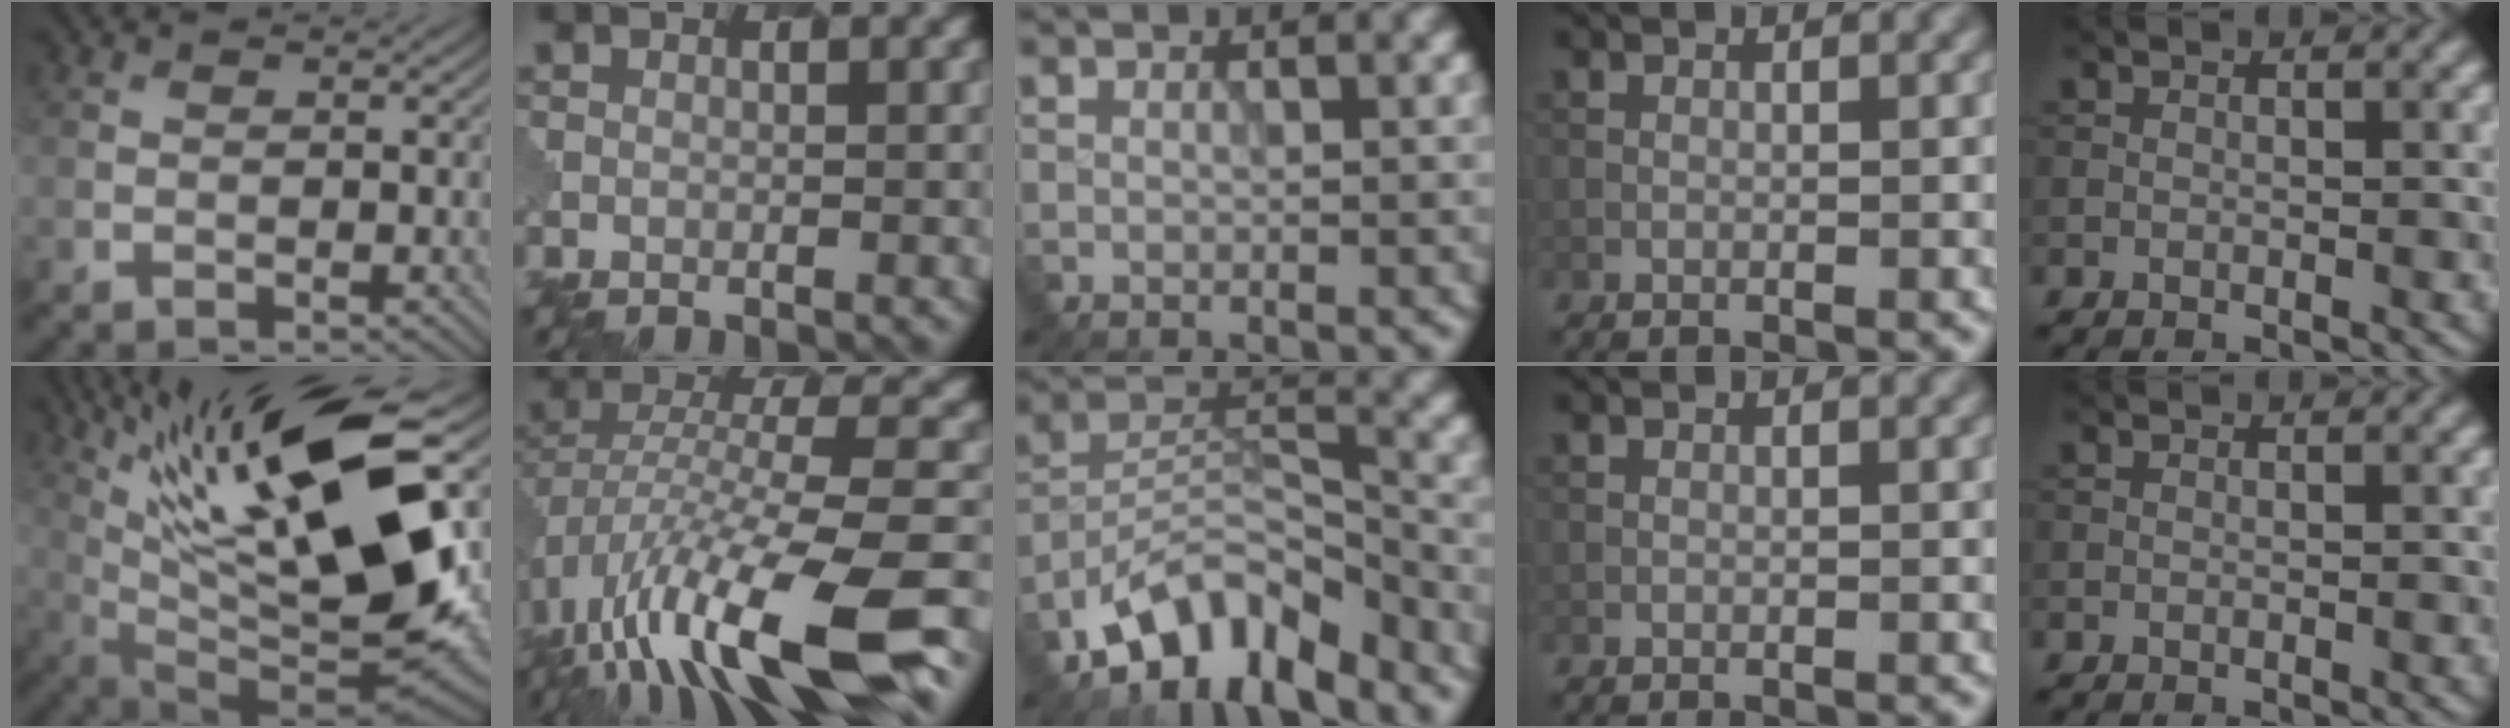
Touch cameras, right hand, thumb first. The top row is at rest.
{"thumb": {"total": 19.3, "force": [7.7, 5.1, 17.0], "torque": [-0.313, 0.004, 0.150]}, "index": {"total": 14.0, "force": [-7.2, 4.7, 11.1], "torque": [-0.206, 0.004, -0.117]}, "middle": {"total": 7.8, "force": [-6.1, 3.0, 3.9], "torque": [-0.056, 0.003, -0.120]}}